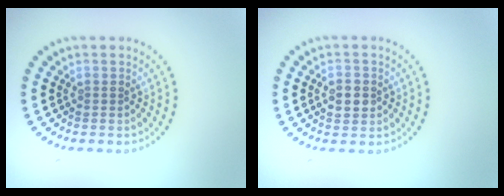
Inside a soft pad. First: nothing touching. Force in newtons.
{"total": 2.4, "press": 2.4, "slide": 0.1}